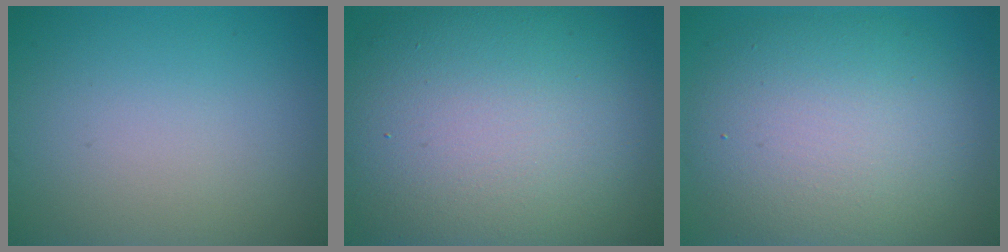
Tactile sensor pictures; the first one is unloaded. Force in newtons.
{"total": 15.8, "press": 15.8, "slide": 0.9}
{"total": 9.9, "press": 9.9, "slide": 0.4}